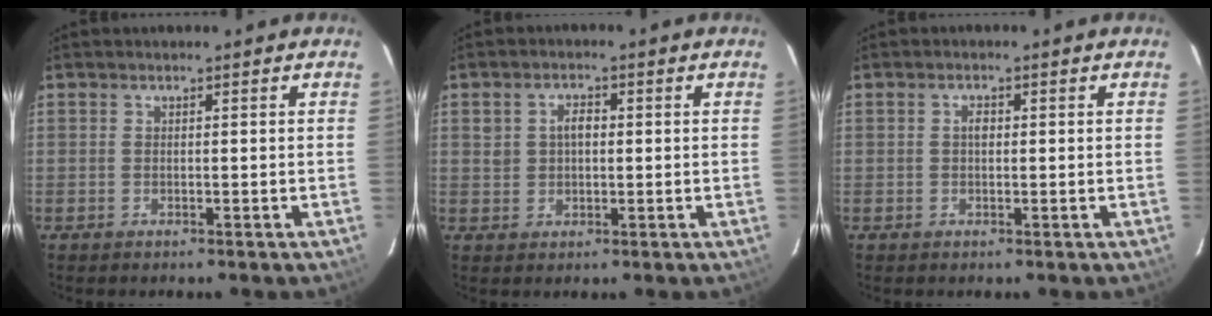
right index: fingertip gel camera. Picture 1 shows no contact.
{"total": 3.4, "force": [0.5, 2.6, 2.1], "torque": [-0.038, 0.010, 0.011]}
{"total": 1.3, "force": [0.1, 0.9, 1.0], "torque": [-0.018, 0.006, 0.000]}